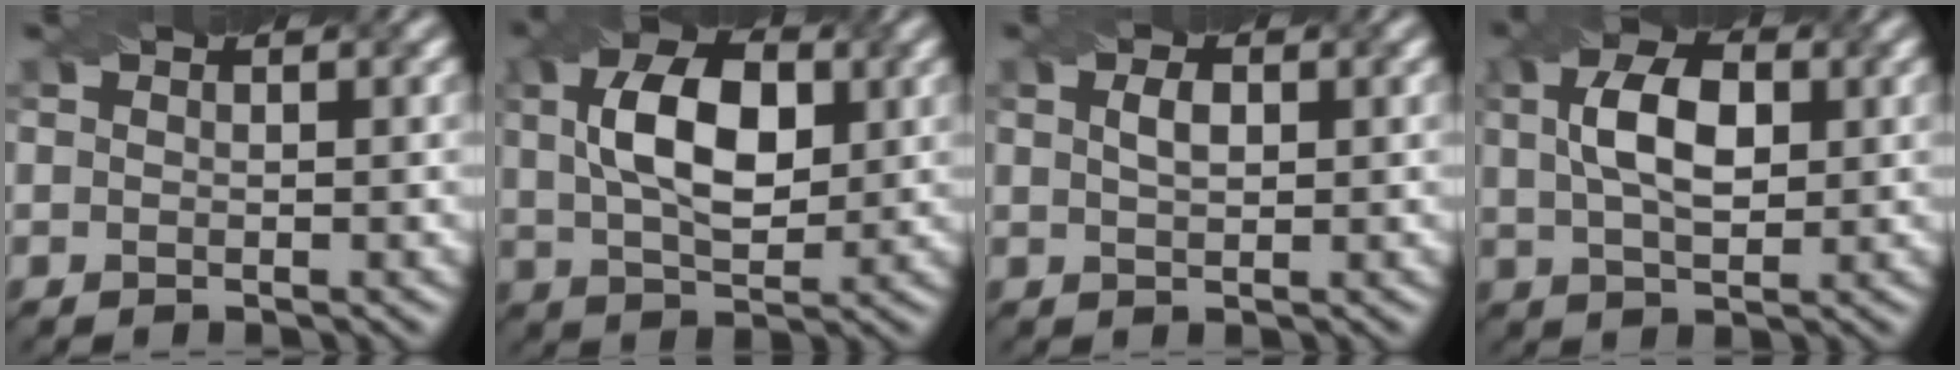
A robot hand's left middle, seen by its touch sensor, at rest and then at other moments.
{"total": 8.4, "force": [1.8, 4.6, 6.8], "torque": [-0.127, 0.012, 0.030]}
{"total": 1.7, "force": [0.5, 0.9, 1.4], "torque": [-0.029, 0.002, 0.011]}
{"total": 5.9, "force": [1.3, 3.2, 4.8], "torque": [-0.093, 0.010, 0.021]}